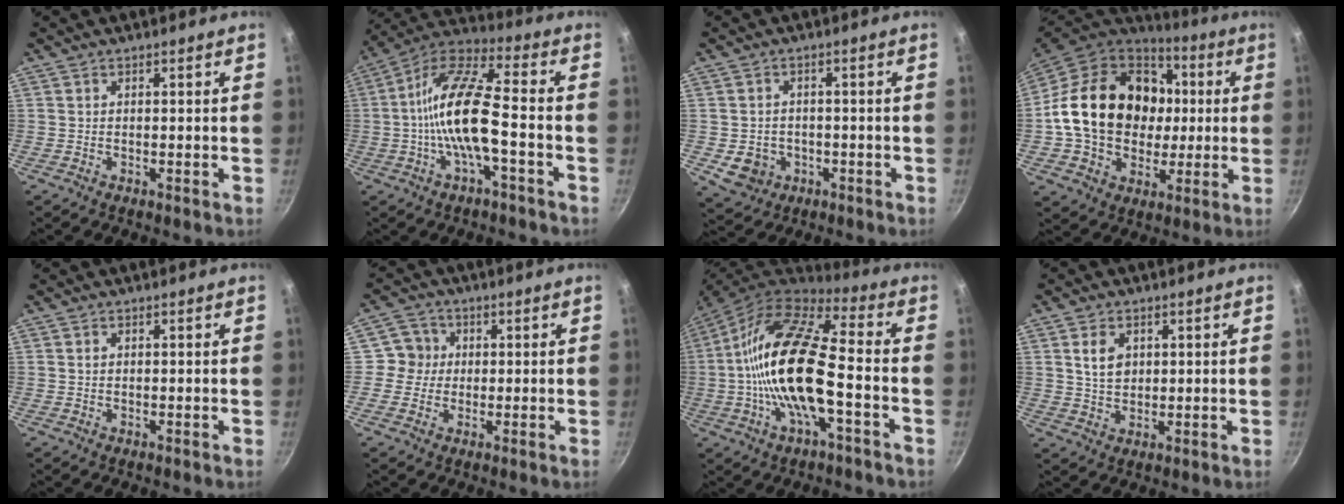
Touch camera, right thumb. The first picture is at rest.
{"total": 14.7, "force": [-2.8, 4.5, 13.7], "torque": [-0.261, 0.039, -0.071]}
{"total": 5.9, "force": [-1.6, 5.1, 2.7], "torque": [-0.033, 0.014, -0.010]}
{"total": 25.0, "force": [1.6, 19.7, 15.3], "torque": [-0.240, 0.029, 0.032]}
{"total": 0.7, "force": [0.2, 0.6, 0.3], "torque": [-0.006, 0.003, 0.004]}
{"total": 4.9, "force": [0.4, 4.8, 0.7], "torque": [0.022, 0.008, -0.007]}
{"total": 20.0, "force": [-3.4, 7.3, 18.3], "torque": [-0.349, 0.038, -0.082]}
{"total": 5.2, "force": [1.5, 3.8, 3.2], "torque": [-0.044, -0.008, 0.032]}